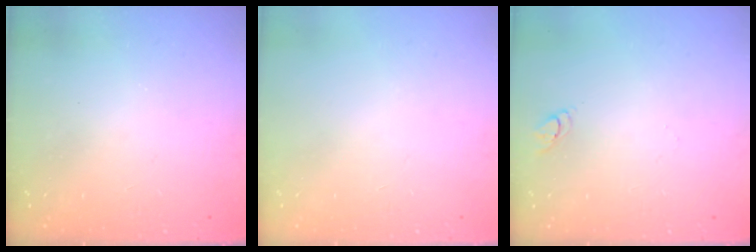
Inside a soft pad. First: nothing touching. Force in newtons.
{"total": 0.0}
{"total": 2.9, "press": 2.8, "slide": 0.3}